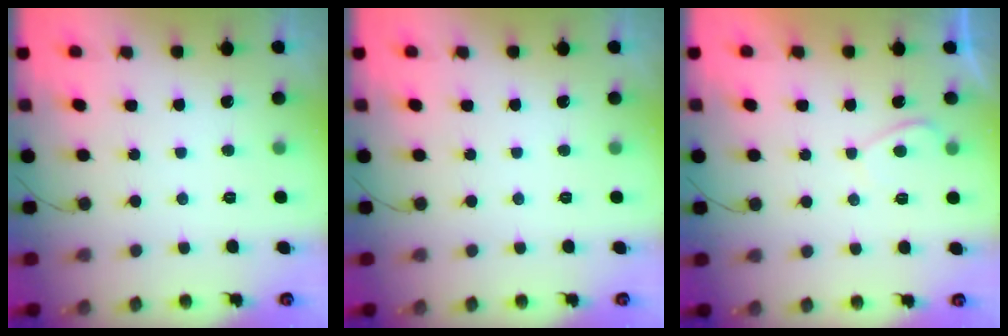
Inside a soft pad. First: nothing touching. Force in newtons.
{"total": 0.0}
{"total": 1.0, "press": 0.8, "slide": 0.6}